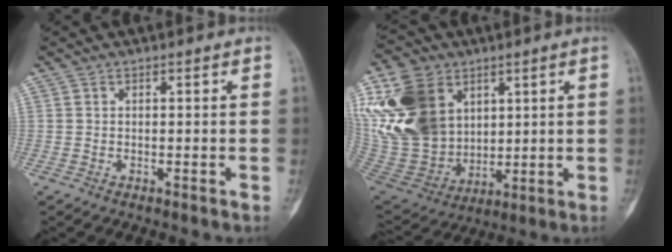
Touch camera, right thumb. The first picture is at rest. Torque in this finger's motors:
{"motor_torque": [-1.19, 3.06, 0.41, 0.28, 0.25]}